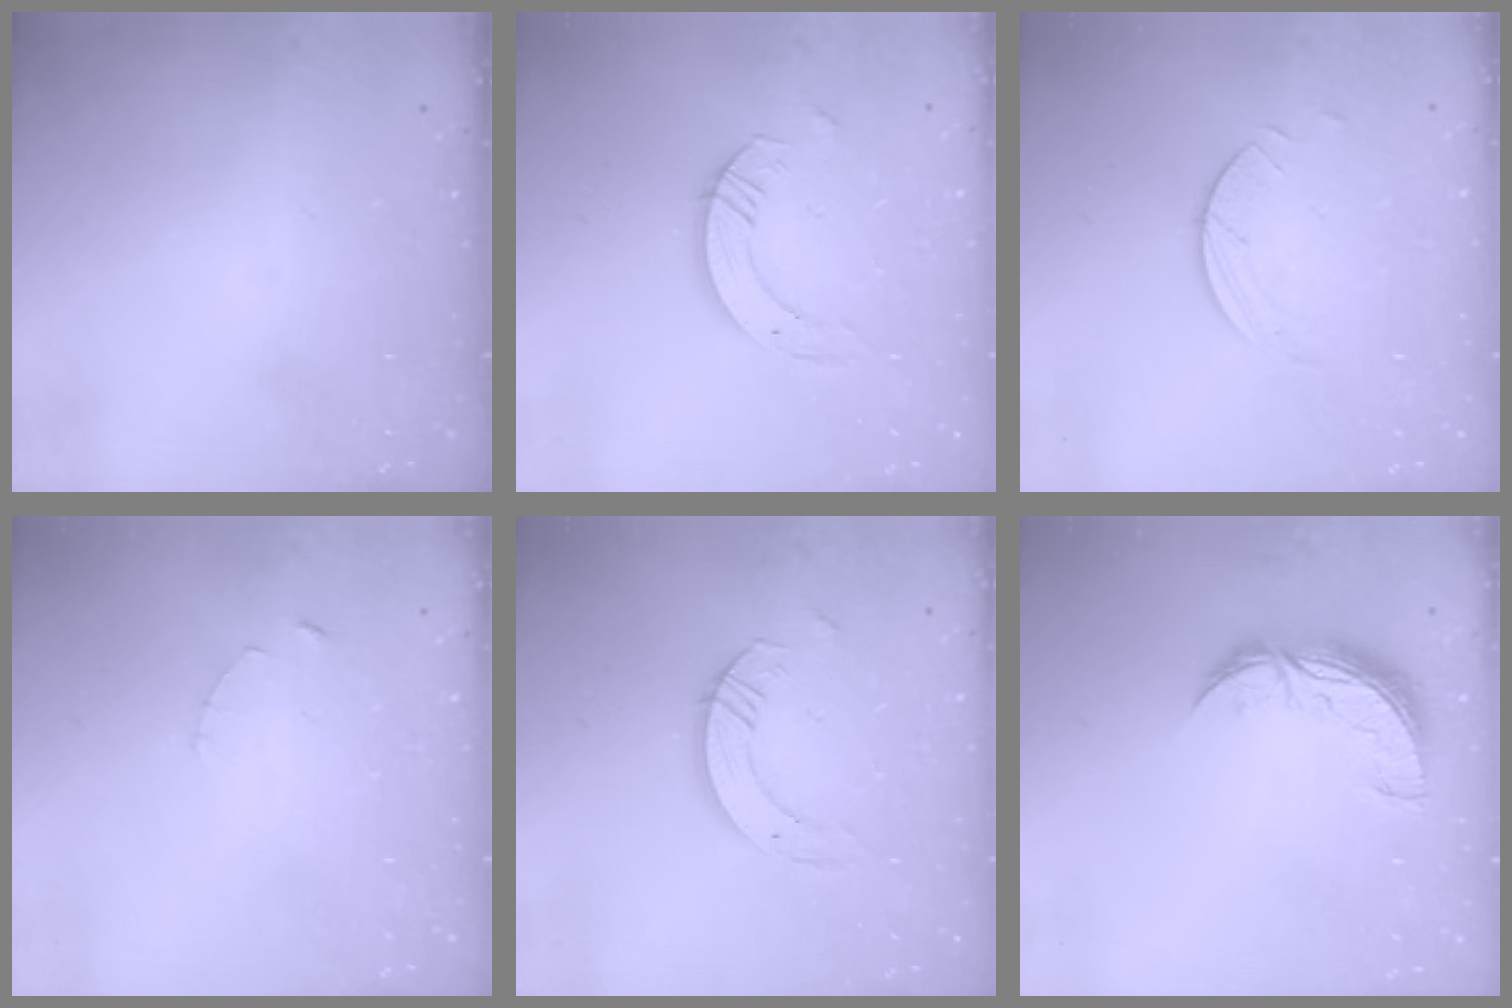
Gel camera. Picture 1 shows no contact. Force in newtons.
{"total": 6.3, "press": 6.3, "slide": 0.5}
{"total": 2.0, "press": 2.0, "slide": 0.2}
{"total": 1.2, "press": 1.1, "slide": 0.2}
{"total": 6.3, "press": 6.3, "slide": 0.5}
{"total": 8.9, "press": 8.9, "slide": 0.6}